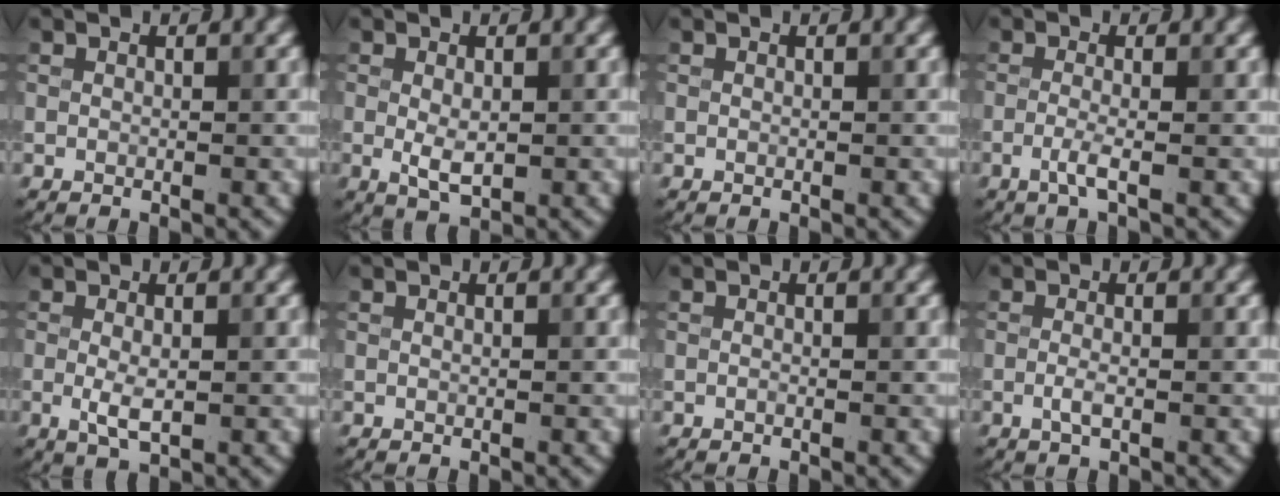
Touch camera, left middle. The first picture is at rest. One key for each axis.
{"total": 2.3, "fx": -0.1, "fy": 1.1, "fz": 2.0, "tx": -0.040, "ty": -0.005, "tz": 0.002}
{"total": 0.0}
{"total": 1.9, "fx": -0.7, "fy": 0.4, "fz": 1.7, "tx": -0.034, "ty": 0.001, "tz": -0.021}
{"total": 2.2, "fx": -0.2, "fy": 0.7, "fz": 2.0, "tx": -0.042, "ty": -0.005, "tz": -0.003}
{"total": 0.0}
{"total": 0.0}
{"total": 1.3, "fx": -0.3, "fy": 0.3, "fz": 1.2, "tx": -0.027, "ty": -0.001, "tz": -0.010}